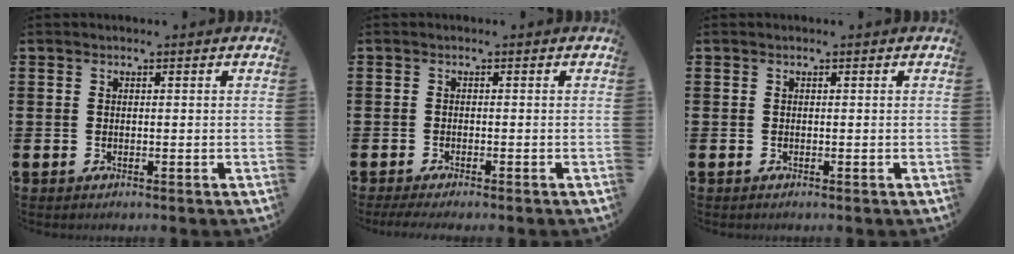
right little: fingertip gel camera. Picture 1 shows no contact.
{"total": 1.2, "force": [-0.8, 0.1, 0.9], "torque": [-0.013, -0.003, -0.015]}
{"total": 0.0}